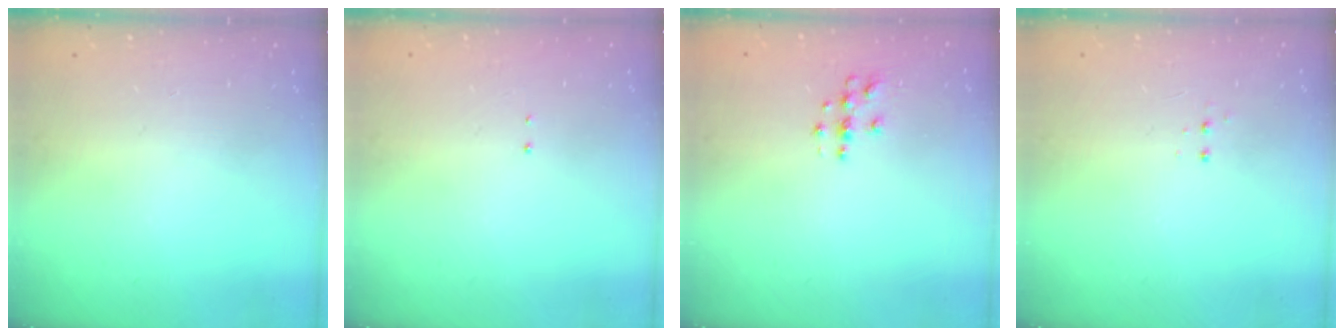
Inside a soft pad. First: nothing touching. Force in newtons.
{"total": 1.3, "press": 1.2, "slide": 0.6}
{"total": 3.7, "press": 3.7, "slide": 0.2}
{"total": 3.3, "press": 3.2, "slide": 0.7}